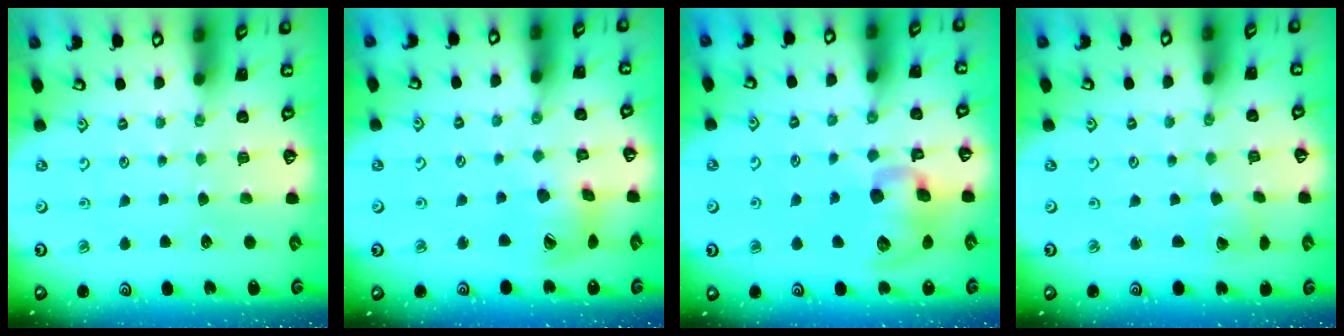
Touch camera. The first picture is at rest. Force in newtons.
{"total": 11.4, "press": 11.3, "slide": 1.3}
{"total": 13.0, "press": 12.8, "slide": 2.0}
{"total": 2.0, "press": 2.0, "slide": 0.1}